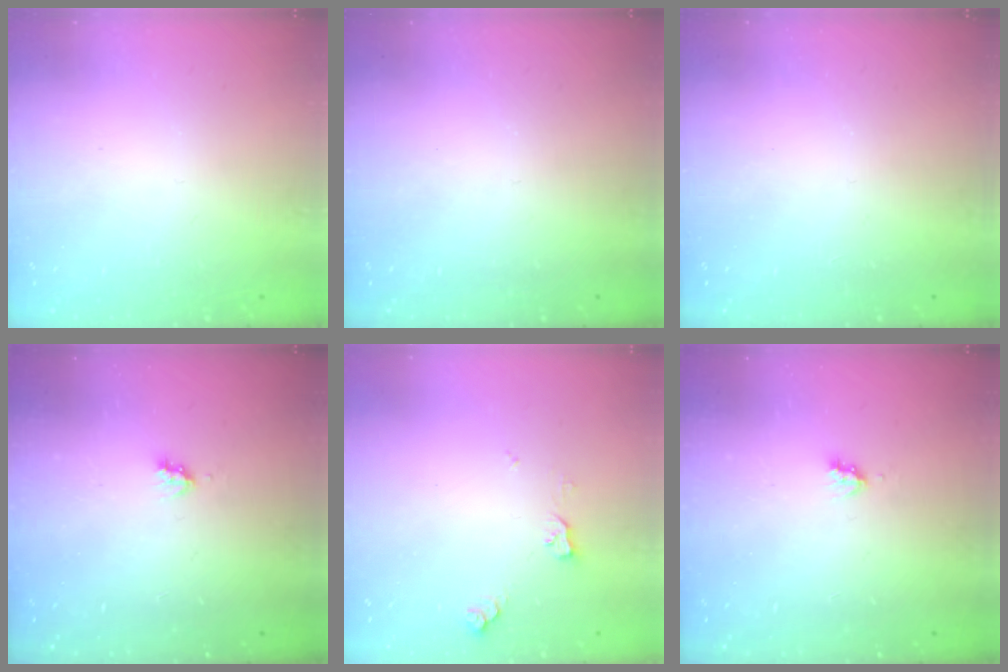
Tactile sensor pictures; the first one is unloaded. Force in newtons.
{"total": 0.0}
{"total": 1.7, "press": 1.7, "slide": 0.2}
{"total": 2.6, "press": 2.6, "slide": 0.4}
{"total": 5.7, "press": 5.6, "slide": 0.9}
{"total": 2.6, "press": 2.6, "slide": 0.4}